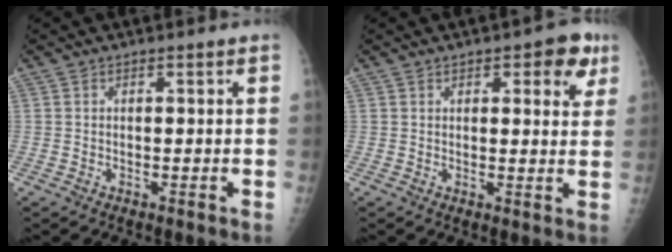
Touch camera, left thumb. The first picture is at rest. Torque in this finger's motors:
{"motor_torque": [-0.04, 0.14, -0.01, -0.12, 0.06]}